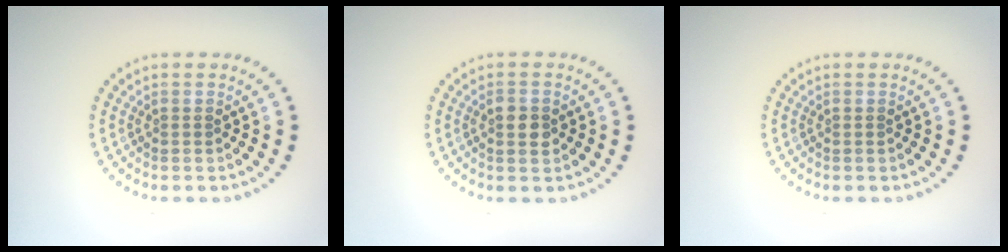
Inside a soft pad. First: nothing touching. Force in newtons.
{"total": 1.7, "press": 1.7, "slide": 0.2}
{"total": 0.0}